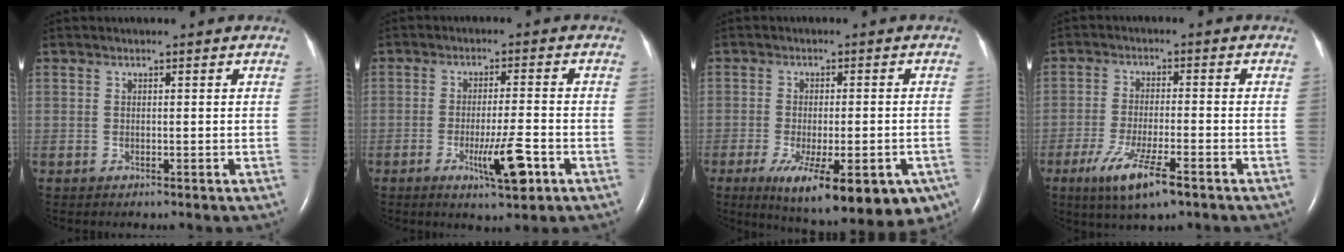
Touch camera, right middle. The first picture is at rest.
{"total": 6.7, "force": [-3.0, 0.5, 6.0], "torque": [-0.106, -0.010, -0.047]}
{"total": 18.6, "force": [-11.2, 5.8, 13.6], "torque": [-0.148, -0.030, -0.145]}
{"total": 8.5, "force": [-4.8, 1.2, 6.8], "torque": [-0.134, -0.020, -0.080]}